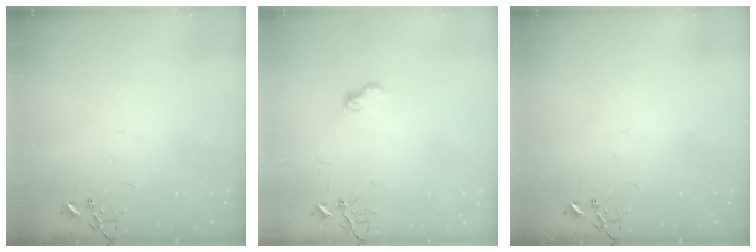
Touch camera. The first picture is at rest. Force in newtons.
{"total": 6.9, "press": 6.9, "slide": 0.7}
{"total": 0.0}